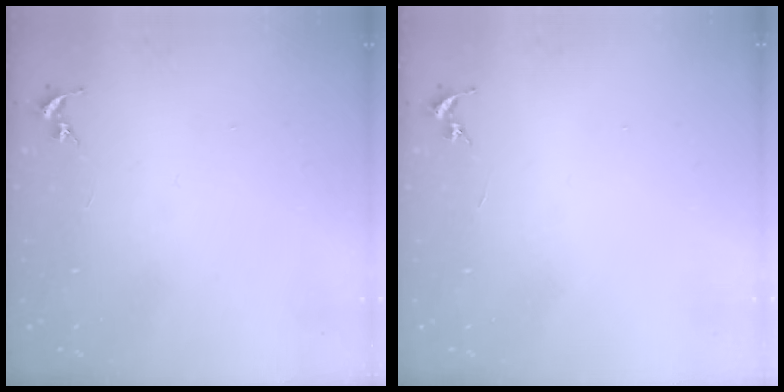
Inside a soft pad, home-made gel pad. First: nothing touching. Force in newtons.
{"total": 0.0}